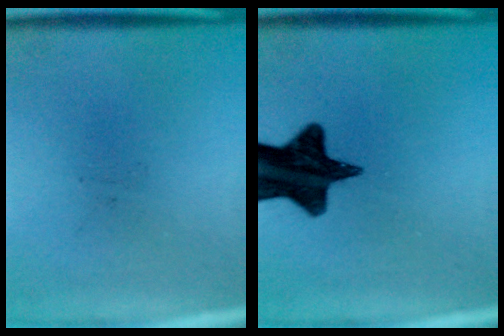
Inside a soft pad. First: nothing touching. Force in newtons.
{"total": 14.7}